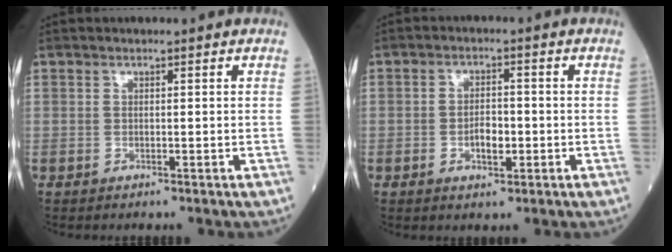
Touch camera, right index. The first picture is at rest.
{"total": 3.9, "force": [-1.0, 1.9, 3.3], "torque": [-0.054, 0.003, -0.017]}